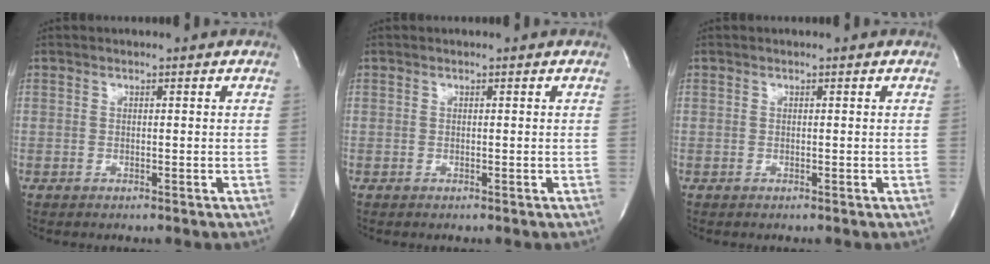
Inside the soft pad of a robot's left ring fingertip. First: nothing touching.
{"total": 0.0}
{"total": 0.0}